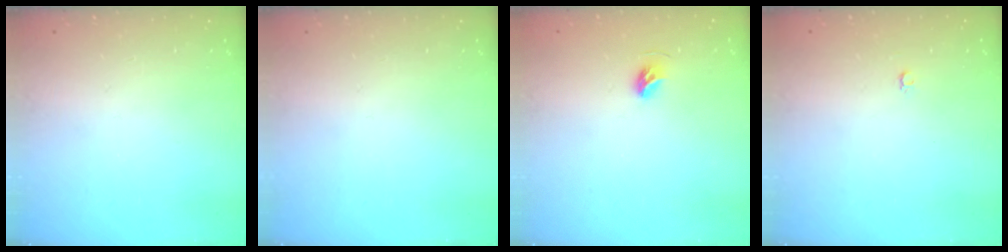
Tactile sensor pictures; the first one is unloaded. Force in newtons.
{"total": 0.0}
{"total": 4.9, "press": 4.8, "slide": 1.1}
{"total": 2.2, "press": 2.2, "slide": 0.2}